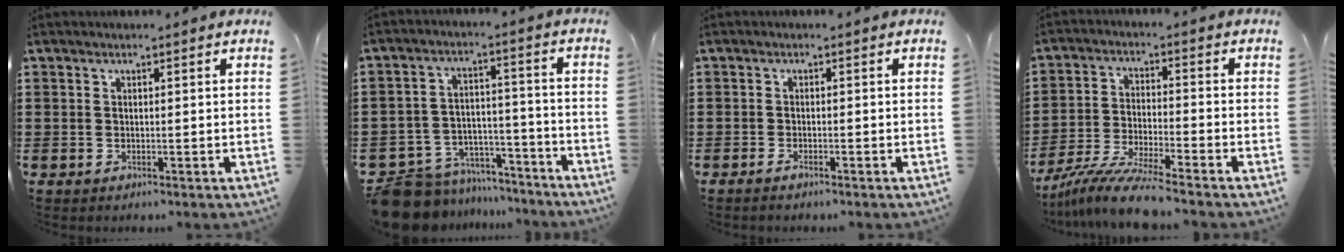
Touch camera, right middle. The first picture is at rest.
{"total": 9.0, "force": [-8.5, 2.8, 0.8], "torque": [-0.035, 0.021, -0.170]}
{"total": 0.9, "force": [-0.8, 0.2, 0.5], "torque": [-0.012, -0.004, -0.014]}
{"total": 8.1, "force": [-7.1, -0.1, 3.8], "torque": [-0.079, -0.009, -0.139]}